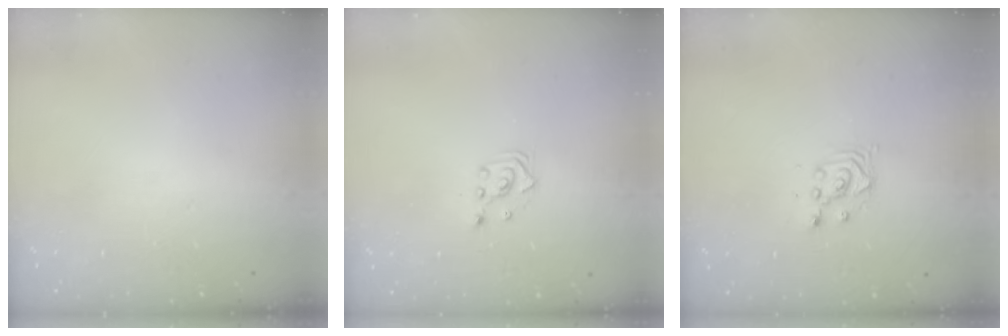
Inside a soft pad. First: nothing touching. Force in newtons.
{"total": 2.5, "press": 2.5, "slide": 0.3}
{"total": 2.8, "press": 2.8, "slide": 0.1}